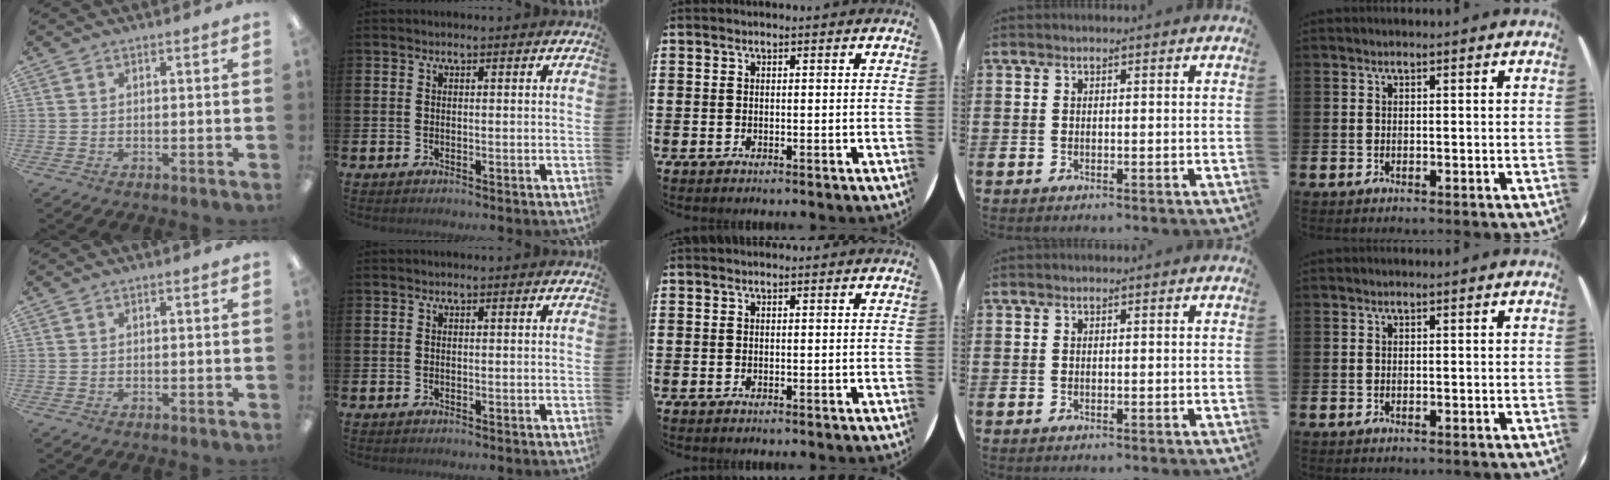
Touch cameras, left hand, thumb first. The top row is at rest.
{}